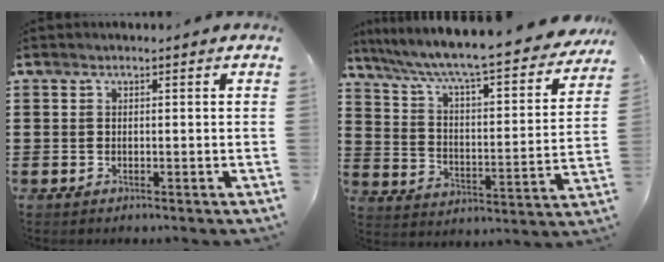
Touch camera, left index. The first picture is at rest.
{"total": 7.1, "force": [6.1, 0.0, 3.6], "torque": [-0.099, -0.051, 0.094]}